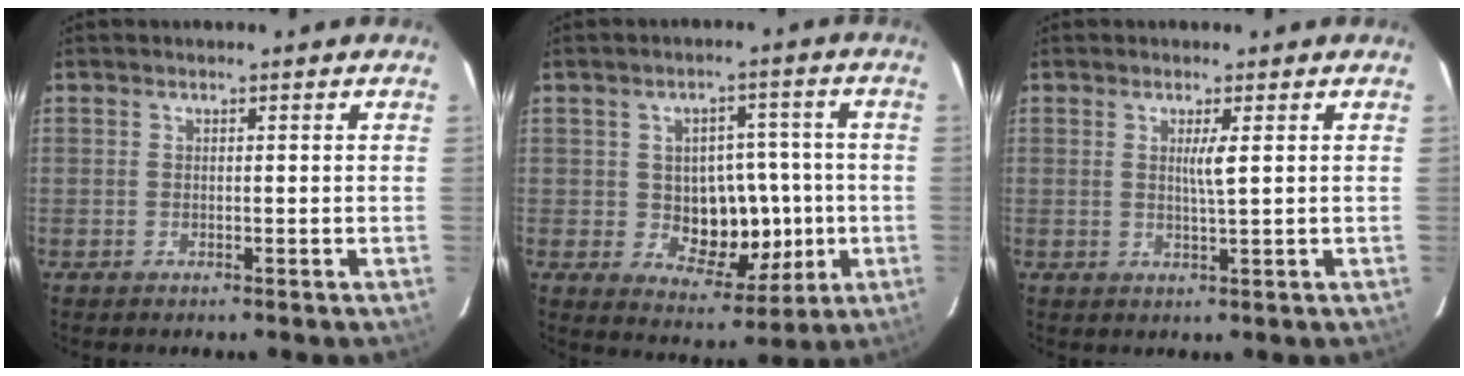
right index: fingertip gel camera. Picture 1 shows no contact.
{"total": 9.7, "force": [-0.8, 6.4, 7.3], "torque": [-0.099, 0.017, 0.004]}
{"total": 2.3, "force": [0.6, -0.4, 2.1], "torque": [-0.042, -0.004, 0.011]}